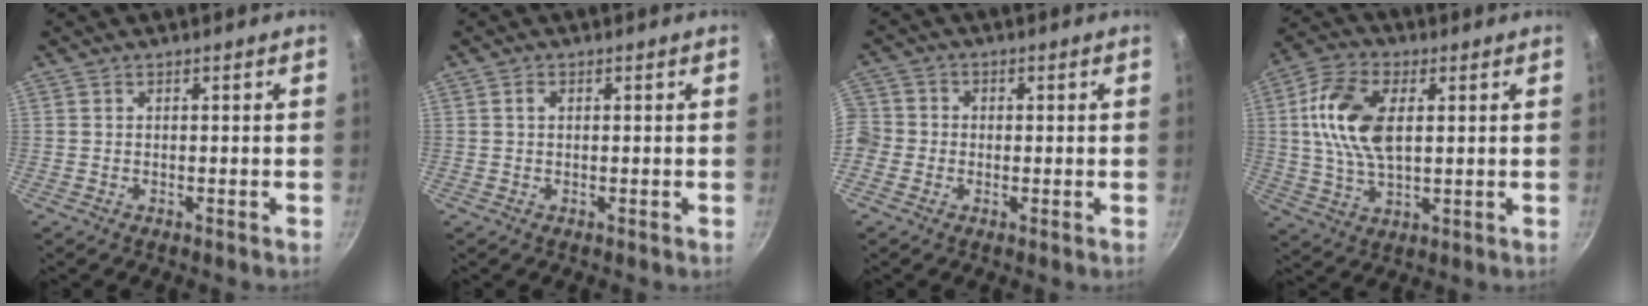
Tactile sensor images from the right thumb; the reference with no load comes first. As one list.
[{"total": 1.2, "force": [0.4, 0.8, 0.8], "torque": [-0.013, 0.004, 0.005]}, {"total": 6.8, "force": [-1.1, 6.3, 2.3], "torque": [-0.047, 0.020, -0.034]}, {"total": 13.4, "force": [2.5, 7.6, 10.7], "torque": [-0.198, 0.006, 0.041]}]